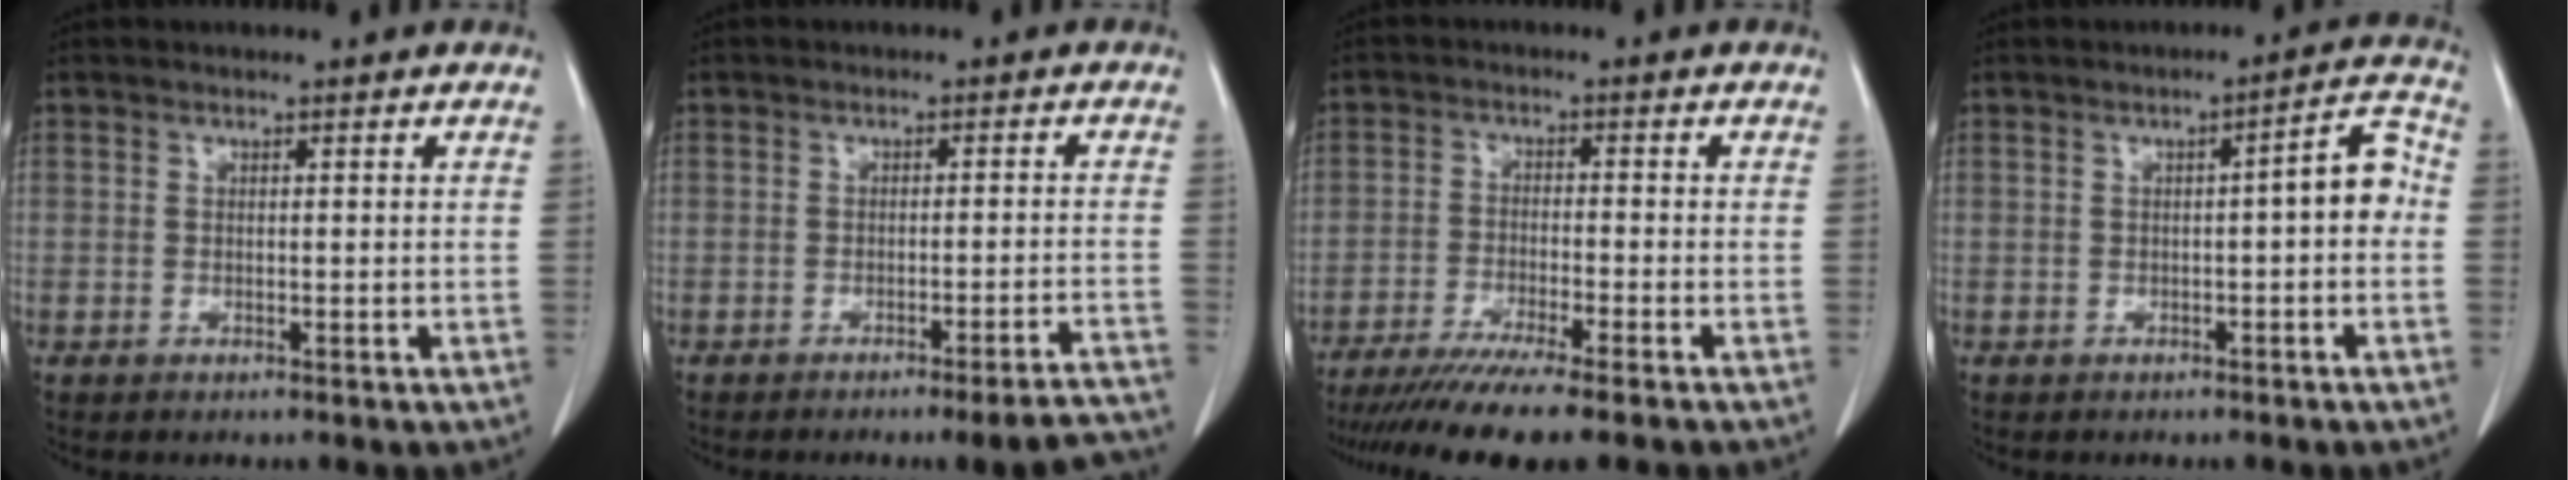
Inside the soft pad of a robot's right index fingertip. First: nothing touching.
{"total": 9.7, "force": [-9.0, 0.0, 3.6], "torque": [-0.015, 0.006, -0.108]}
{"total": 11.7, "force": [-9.7, -0.7, 6.5], "torque": [-0.084, -0.031, -0.152]}
{"total": 5.0, "force": [-0.4, 1.0, 4.9], "torque": [-0.058, 0.021, -0.009]}